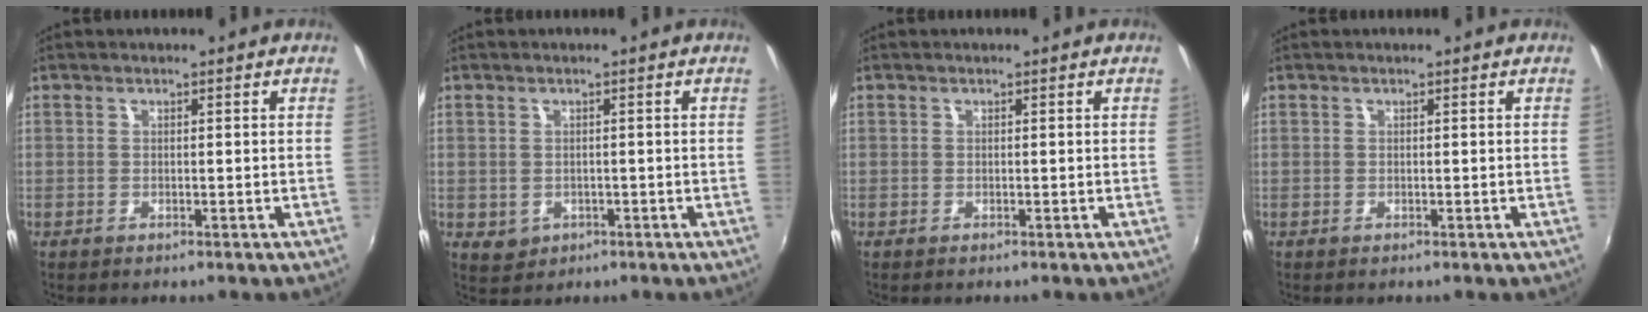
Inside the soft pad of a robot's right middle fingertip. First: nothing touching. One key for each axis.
{"total": 2.6, "fx": -0.4, "fy": 2.3, "fz": 1.1, "tx": -0.021, "ty": 0.000, "tz": 0.001}
{"total": 0.0}
{"total": 0.0}